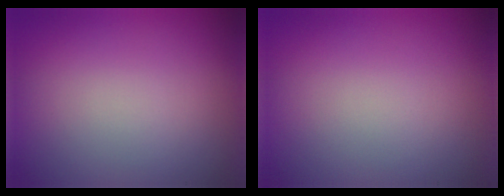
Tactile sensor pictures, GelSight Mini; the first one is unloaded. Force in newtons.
{"total": 0.0}